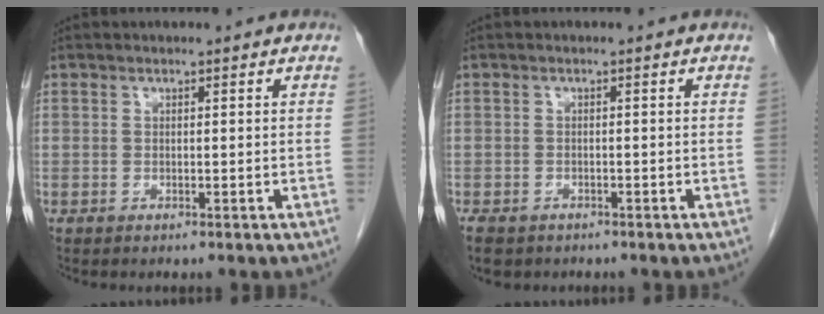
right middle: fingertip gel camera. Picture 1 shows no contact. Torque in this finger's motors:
{"motor_torque": [0.34, -0.17, 0.14, 0.04]}